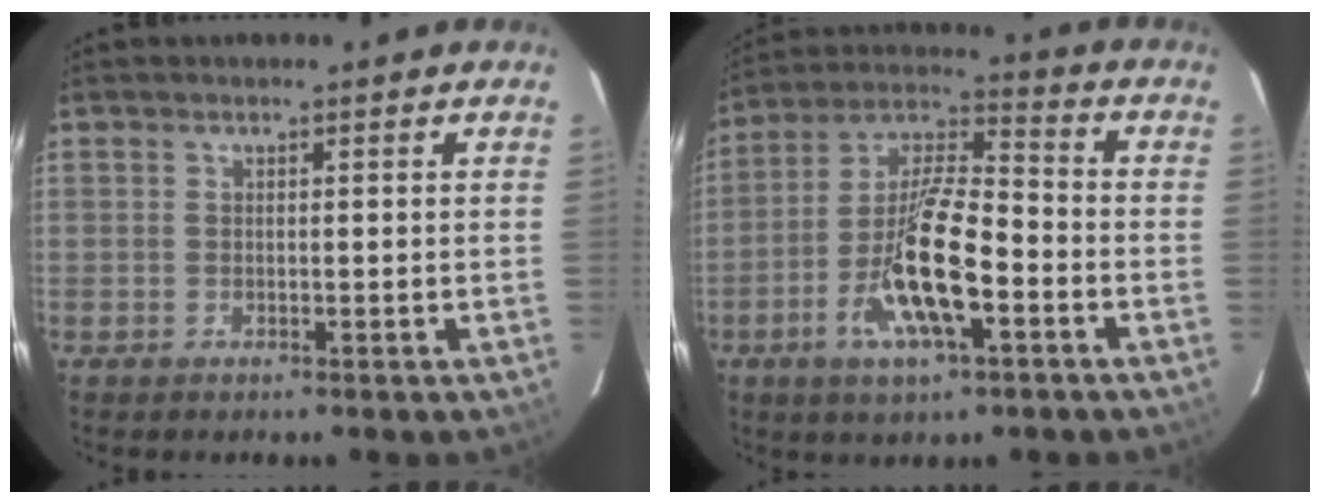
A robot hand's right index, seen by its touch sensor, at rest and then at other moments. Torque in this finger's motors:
{"motor_torque": [1.57, -0.57, 1.05, 0.21]}